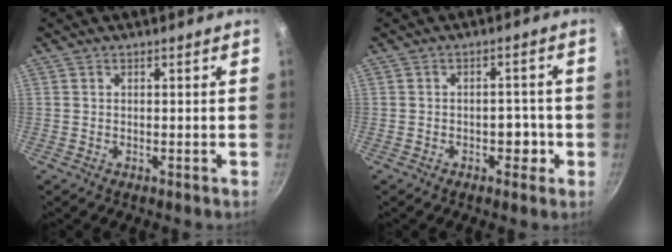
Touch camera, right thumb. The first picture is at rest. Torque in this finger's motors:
{"motor_torque": [0.66, 0.59, 0.75, -0.52, 0.01]}